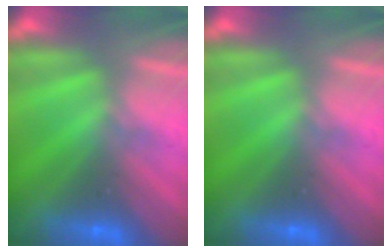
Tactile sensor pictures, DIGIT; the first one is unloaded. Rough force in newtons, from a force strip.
{"total": 0.0}